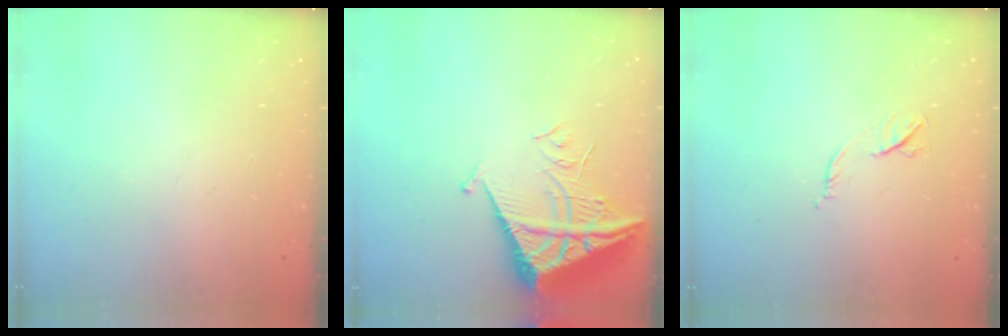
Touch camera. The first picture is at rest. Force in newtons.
{"total": 8.5, "press": 8.5, "slide": 0.8}
{"total": 6.2, "press": 6.1, "slide": 1.1}